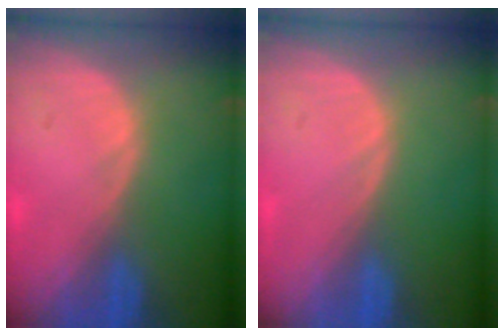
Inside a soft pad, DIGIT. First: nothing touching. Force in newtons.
{"total": 0.0}